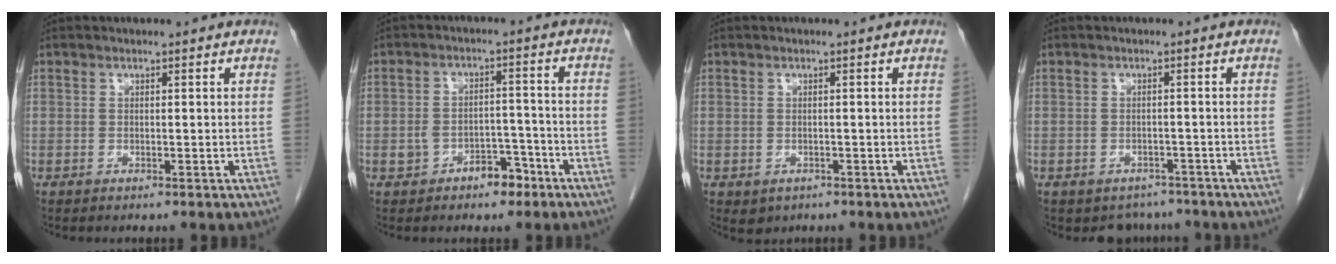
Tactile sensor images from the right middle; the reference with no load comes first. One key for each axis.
{"total": 5.2, "fx": -3.0, "fy": 3.1, "fz": 2.9, "tx": -0.045, "ty": 0.024, "tz": -0.042}
{"total": 1.7, "fx": -0.7, "fy": 1.4, "fz": 0.6, "tx": -0.008, "ty": 0.001, "tz": 0.000}
{"total": 3.9, "fx": -3.3, "fy": 2.1, "fz": -0.1, "tx": 0.007, "ty": 0.011, "tz": -0.044}